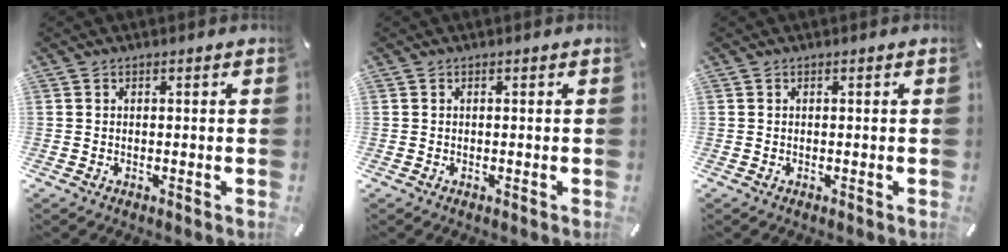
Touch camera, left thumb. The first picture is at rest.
{"total": 0.0}
{"total": 0.0}